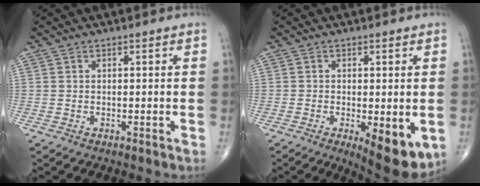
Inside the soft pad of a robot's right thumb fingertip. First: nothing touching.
{"total": 9.2, "force": [-2.6, 3.5, 8.2], "torque": [-0.111, -0.020, -0.033]}